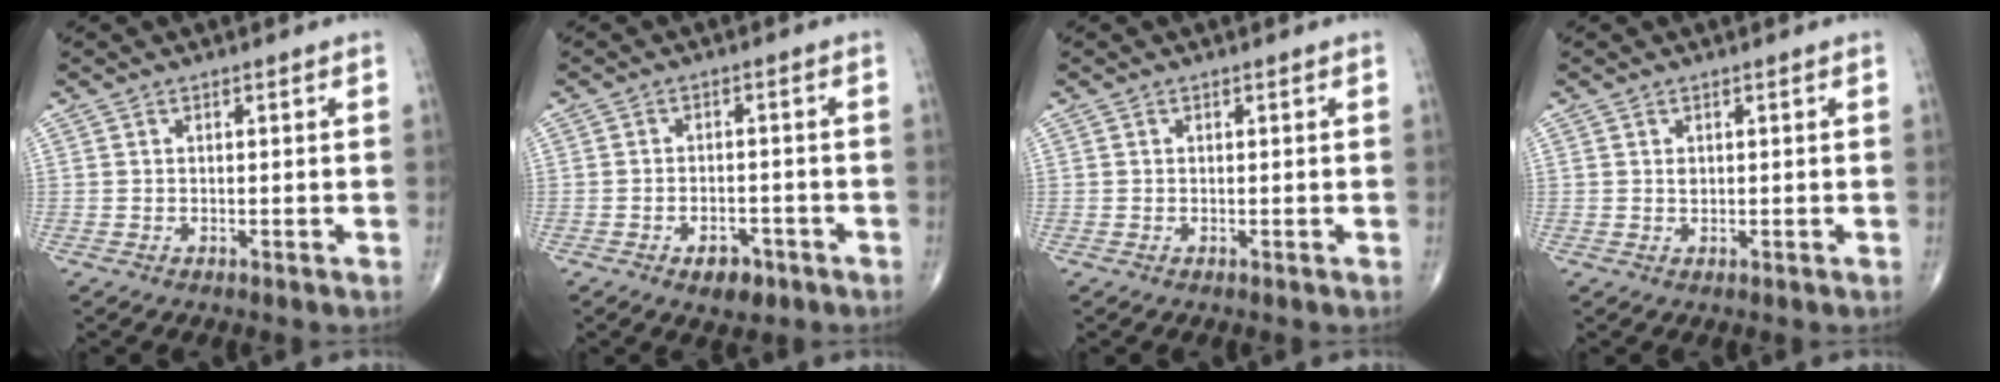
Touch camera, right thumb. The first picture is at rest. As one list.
[{"total": 4.6, "force": [-2.7, 2.6, 2.7], "torque": [-0.025, 0.014, -0.038]}, {"total": 0.0}, {"total": 1.0, "force": [0.3, 0.7, 0.6], "torque": [-0.007, -0.001, 0.007]}]